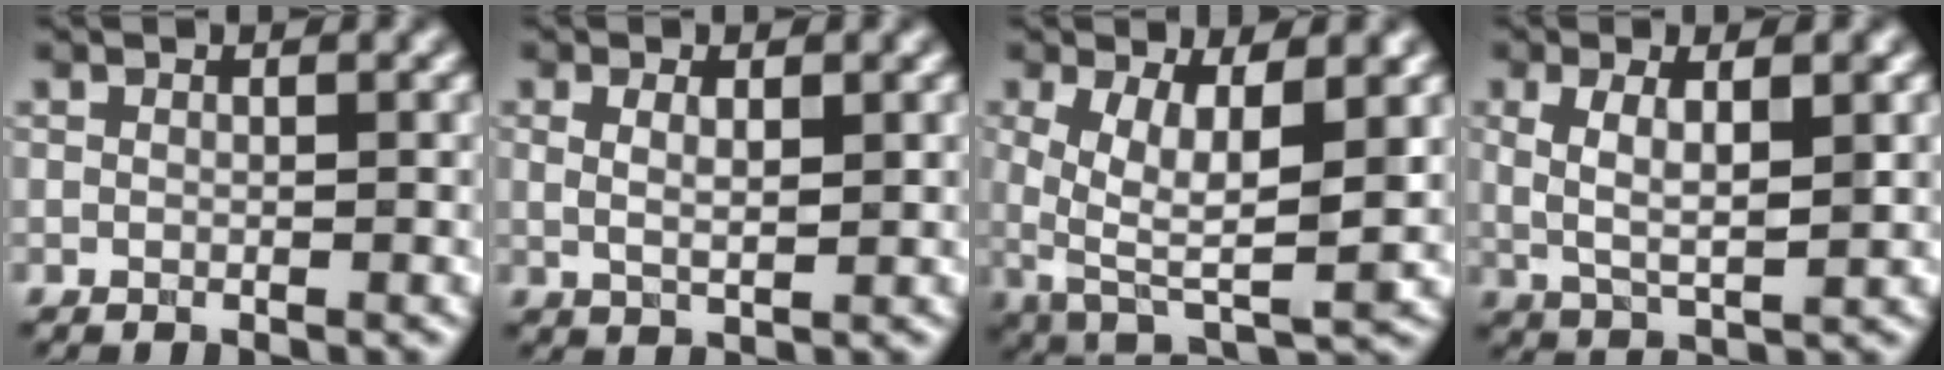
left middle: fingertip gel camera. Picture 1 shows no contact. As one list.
[{"total": 1.9, "force": [0.7, 0.6, 1.7], "torque": [-0.031, -0.005, 0.014]}, {"total": 7.4, "force": [0.9, 2.8, 6.8], "torque": [-0.129, -0.007, 0.016]}, {"total": 4.0, "force": [0.8, 1.2, 3.7], "torque": [-0.077, -0.002, 0.017]}]